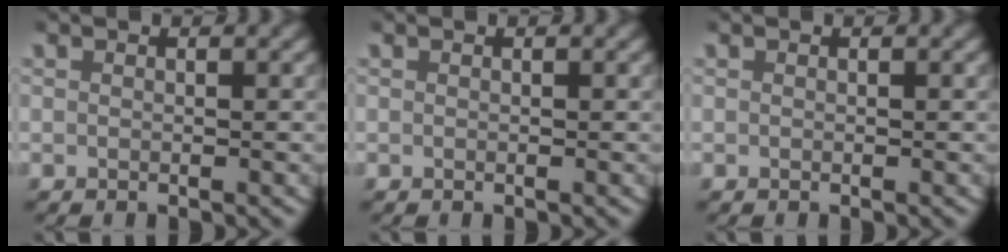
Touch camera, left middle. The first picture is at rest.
{"total": 0.0}
{"total": 0.0}